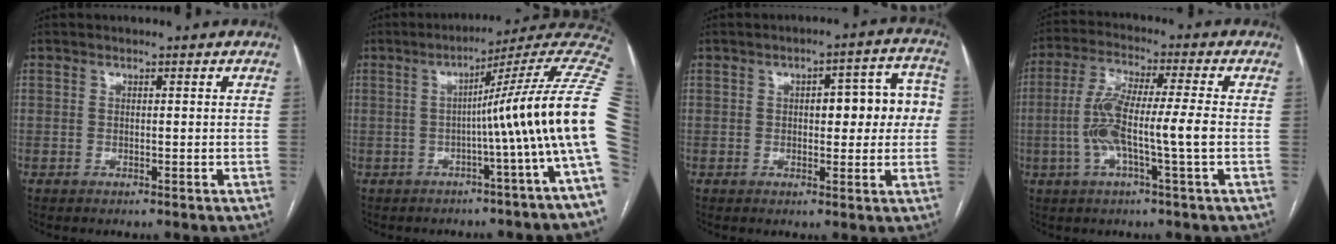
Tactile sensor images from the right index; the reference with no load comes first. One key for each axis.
{"total": 15.2, "fx": -1.1, "fy": -2.5, "fz": 14.9, "tx": -0.170, "ty": 0.025, "tz": -0.030}
{"total": 8.4, "fx": 0.9, "fy": 1.8, "fz": 8.1, "tx": -0.106, "ty": 0.023, "tz": 0.011}
{"total": 9.7, "fx": -1.8, "fy": 0.1, "fz": 9.5, "tx": -0.193, "ty": 0.013, "tz": -0.039}